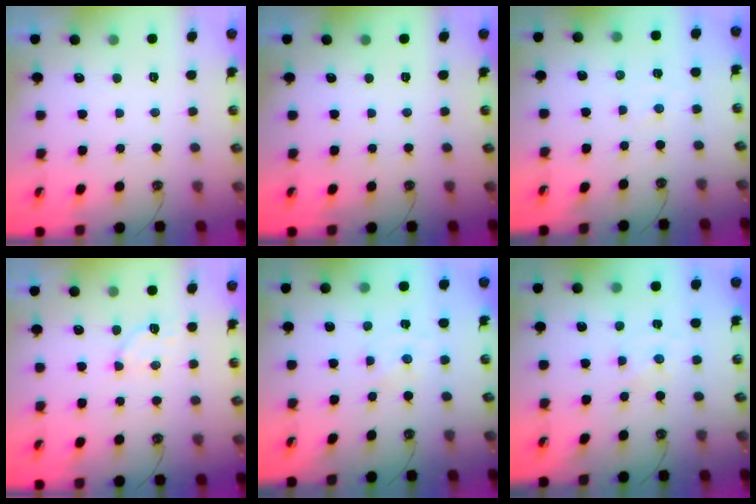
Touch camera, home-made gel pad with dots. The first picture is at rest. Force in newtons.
{"total": 0.0}
{"total": 1.9, "press": 1.9, "slide": 0.3}
{"total": 5.2, "press": 5.0, "slide": 1.2}
{"total": 0.0}
{"total": 0.0}